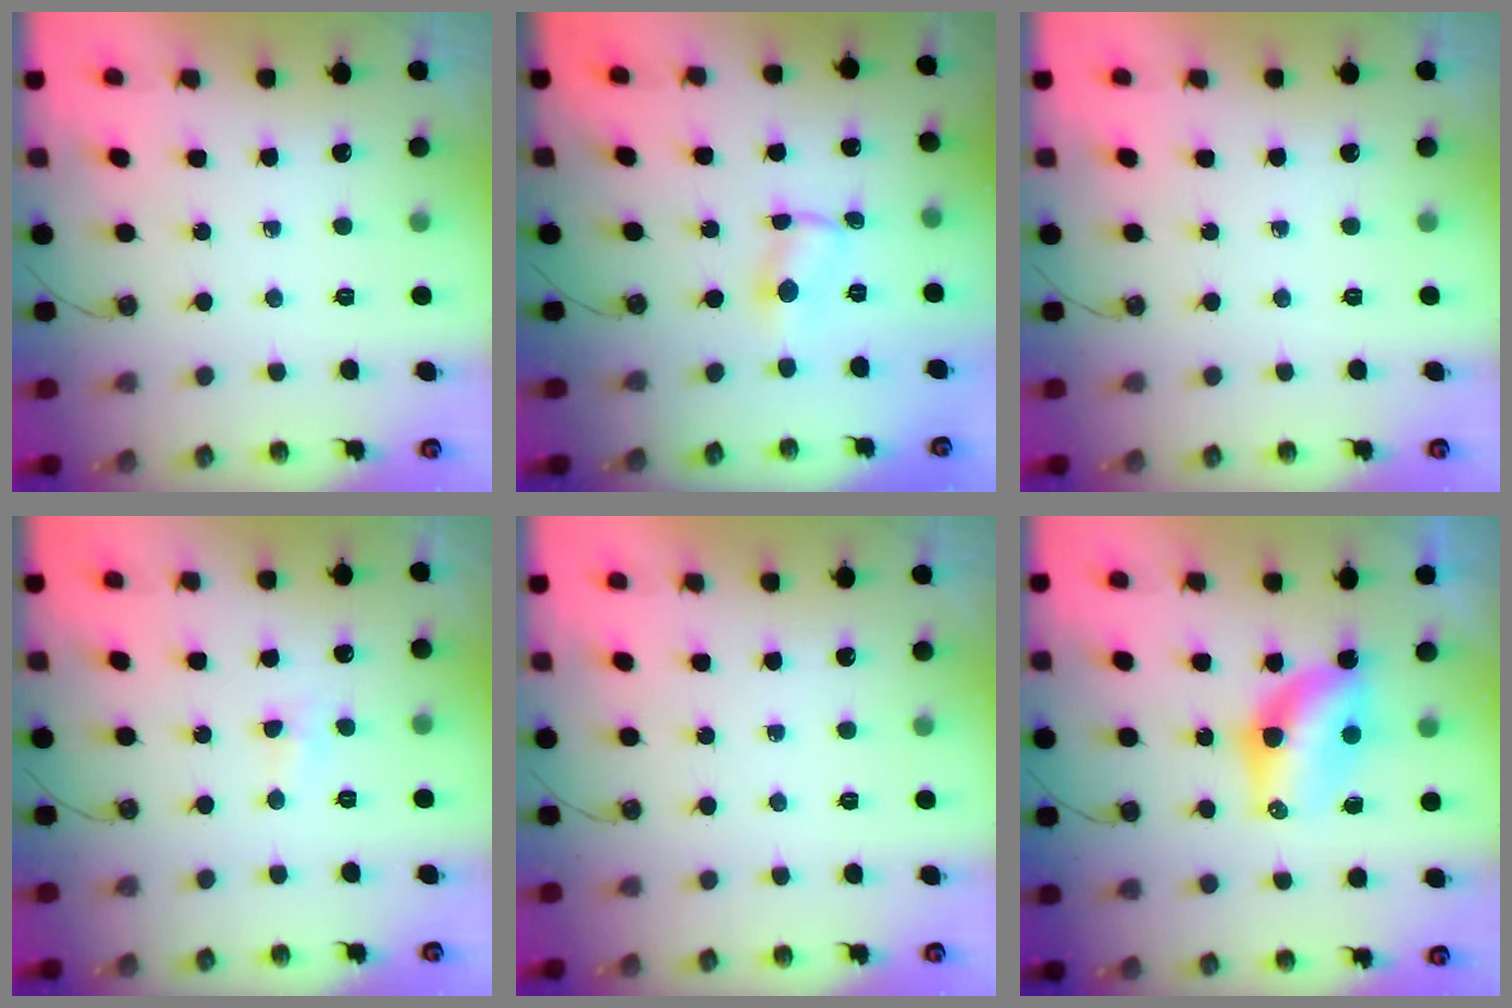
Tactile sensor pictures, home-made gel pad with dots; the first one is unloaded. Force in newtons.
{"total": 1.5, "press": 1.5, "slide": 0.1}
{"total": 0.0}
{"total": 3.6, "press": 3.6, "slide": 0.5}
{"total": 0.0}
{"total": 8.1, "press": 7.9, "slide": 1.8}